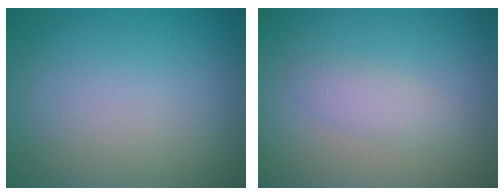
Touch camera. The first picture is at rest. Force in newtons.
{"total": 1.9, "press": 1.9, "slide": 0.1}